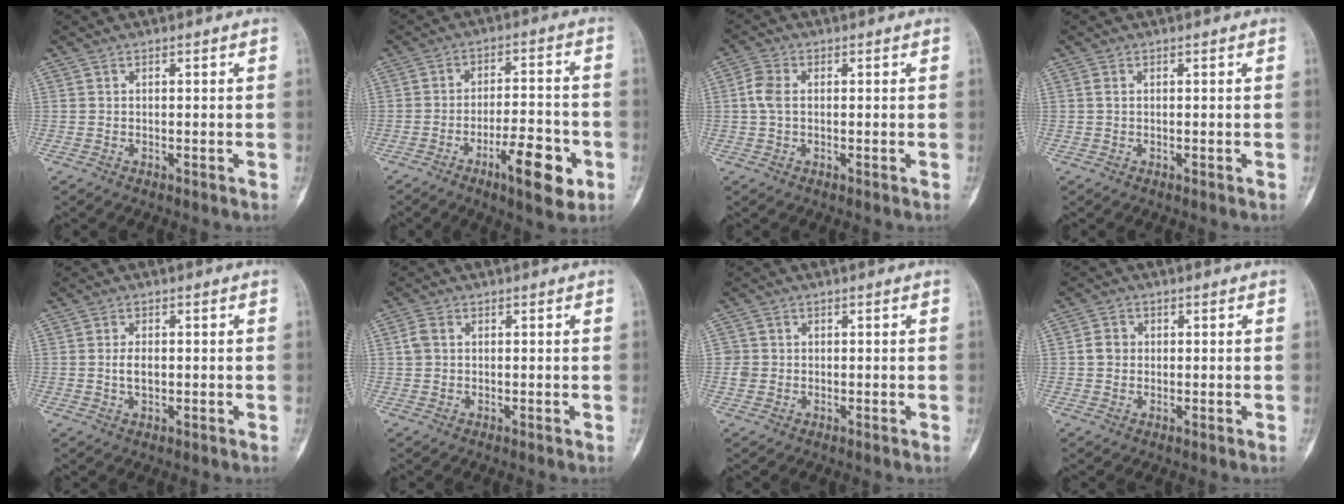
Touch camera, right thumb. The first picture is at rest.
{"total": 11.2, "force": [-5.1, 3.5, 9.4], "torque": [-0.136, 0.025, -0.075]}
{"total": 3.6, "force": [0.2, 2.2, 2.8], "torque": [-0.072, 0.009, -0.002]}
{"total": 0.7, "force": [0.1, 0.4, 0.5], "torque": [-0.015, 0.000, 0.001]}
{"total": 2.7, "force": [-0.1, 1.5, 2.3], "torque": [-0.040, 0.001, -0.002]}
{"total": 2.3, "force": [0.4, 1.8, 1.4], "torque": [-0.030, 0.007, 0.005]}
{"total": 2.4, "force": [-0.2, 2.3, 0.7], "torque": [-0.002, 0.006, -0.003]}
{"total": 2.7, "force": [0.1, 2.5, 1.2], "torque": [-0.009, 0.006, -0.003]}